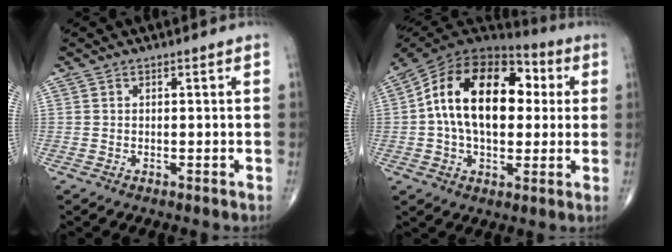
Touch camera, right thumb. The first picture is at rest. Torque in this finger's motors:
{"motor_torque": [0.40, 2.27, 2.06, 0.39, 0.21]}